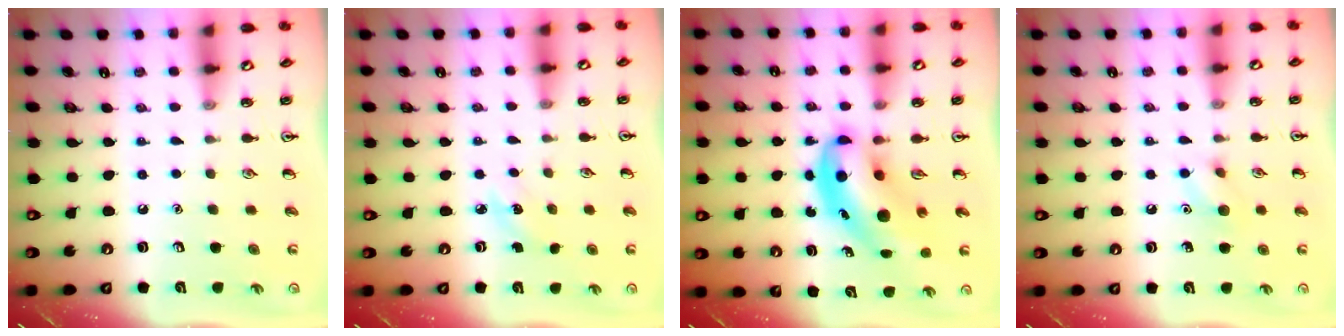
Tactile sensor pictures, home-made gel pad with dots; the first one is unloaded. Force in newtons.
{"total": 3.5, "press": 3.3, "slide": 1.2}
{"total": 9.0, "press": 8.7, "slide": 2.4}
{"total": 6.6, "press": 6.5, "slide": 1.0}